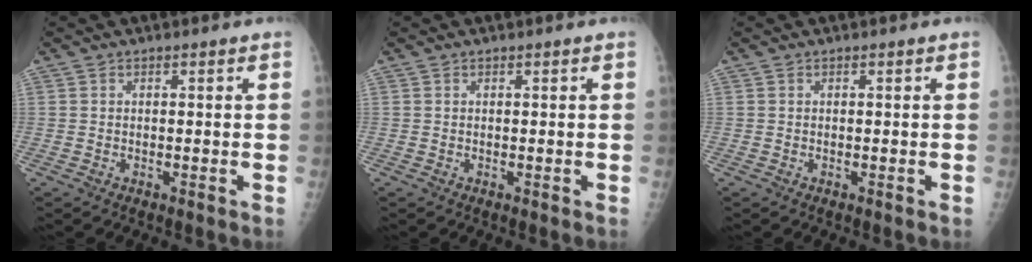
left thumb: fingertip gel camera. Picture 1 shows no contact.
{"total": 0.0}
{"total": 0.0}